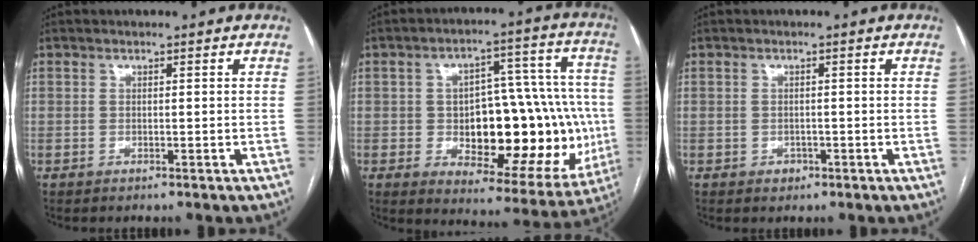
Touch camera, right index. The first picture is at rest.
{"total": 24.1, "force": [-2.7, 10.9, 21.3], "torque": [-0.247, 0.037, -0.007]}
{"total": 1.4, "force": [-0.6, 1.2, 0.4], "torque": [-0.003, 0.004, -0.006]}